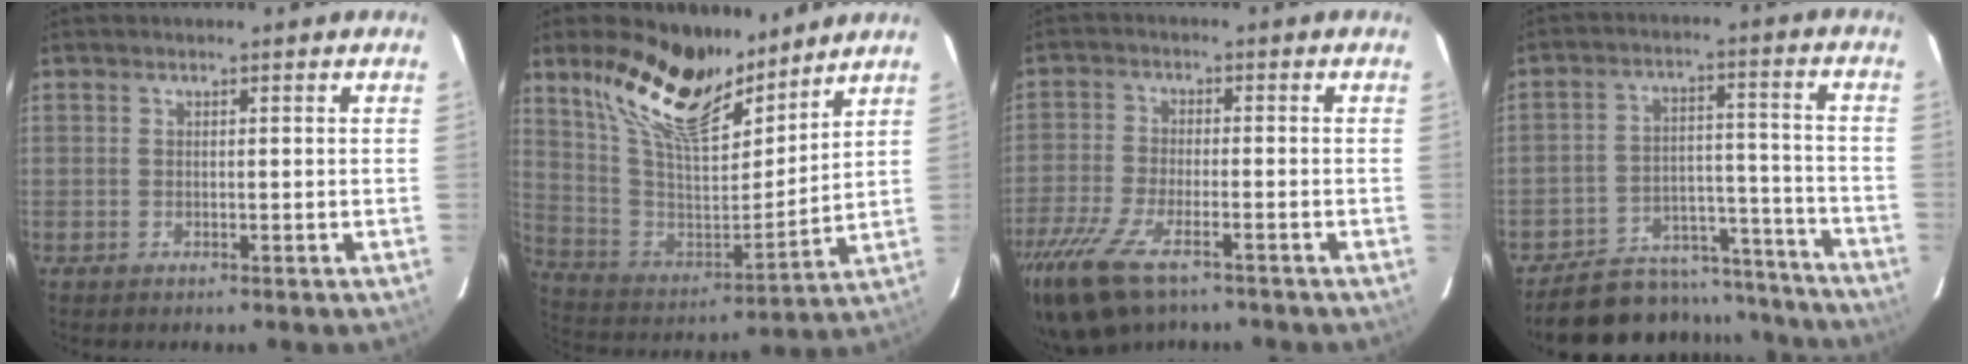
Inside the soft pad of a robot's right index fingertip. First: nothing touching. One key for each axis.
{"total": 18.8, "fx": 13.8, "fy": 6.9, "fz": 10.7, "tx": -0.215, "ty": -0.004, "tz": 0.263}
{"total": 13.0, "fx": -9.5, "fy": 4.2, "fz": 7.8, "tx": -0.189, "ty": -0.045, "tz": -0.180}
{"total": 18.4, "fx": -16.2, "fy": 7.8, "fz": 3.6, "tx": -0.081, "ty": 0.060, "tz": -0.208}